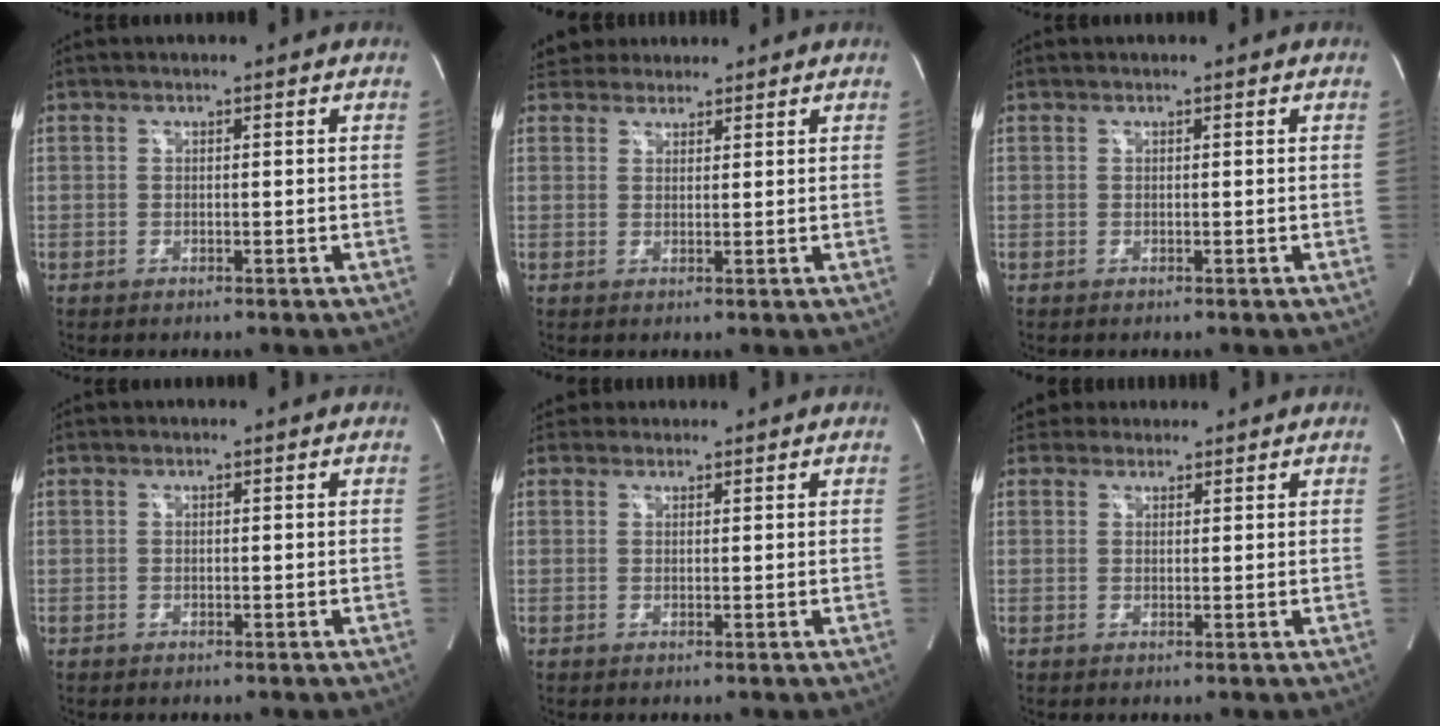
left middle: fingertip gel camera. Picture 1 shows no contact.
{"total": 4.3, "force": [3.9, 1.8, 0.3], "torque": [-0.003, 0.029, 0.066]}
{"total": 0.0}
{"total": 0.0}
{"total": 2.0, "force": [1.8, 0.9, -0.3], "torque": [0.006, 0.019, 0.028]}
{"total": 2.8, "force": [2.5, 1.2, -0.3], "torque": [0.010, 0.022, 0.040]}